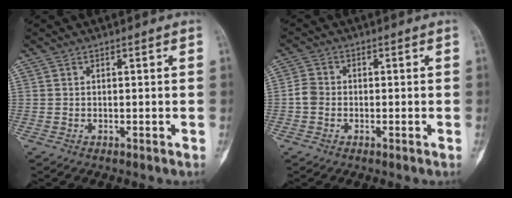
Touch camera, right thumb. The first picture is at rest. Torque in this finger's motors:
{"motor_torque": [0.58, 0.46, 0.50, -0.23, 0.03]}